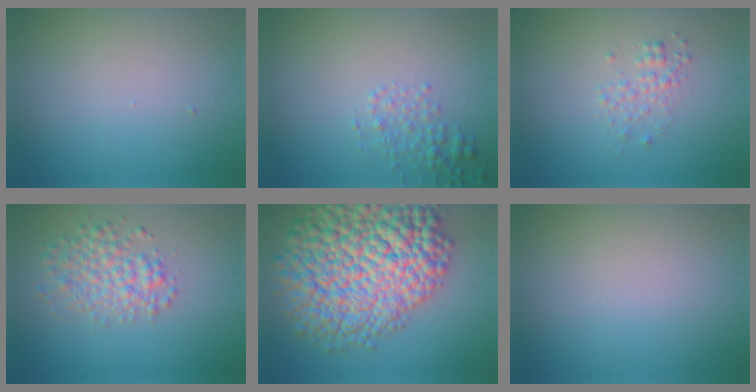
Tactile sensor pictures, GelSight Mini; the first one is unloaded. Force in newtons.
{"total": 1.9, "press": 1.9, "slide": 0.1}
{"total": 1.4, "press": 1.4, "slide": 0.1}
{"total": 3.8, "press": 3.8, "slide": 0.1}
{"total": 15.1, "press": 15.1, "slide": 0.6}
{"total": 0.0}